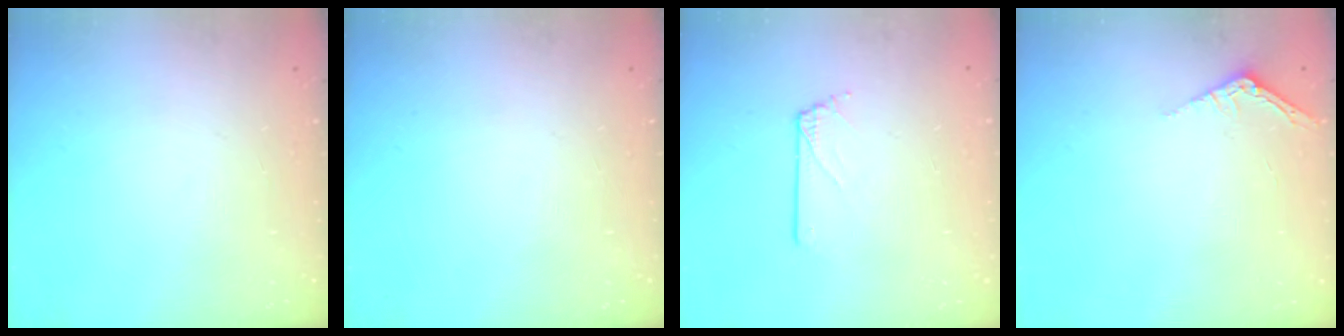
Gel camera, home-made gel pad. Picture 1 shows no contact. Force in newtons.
{"total": 0.0}
{"total": 0.6, "press": 0.6, "slide": 0.1}
{"total": 2.5, "press": 2.5, "slide": 0.2}